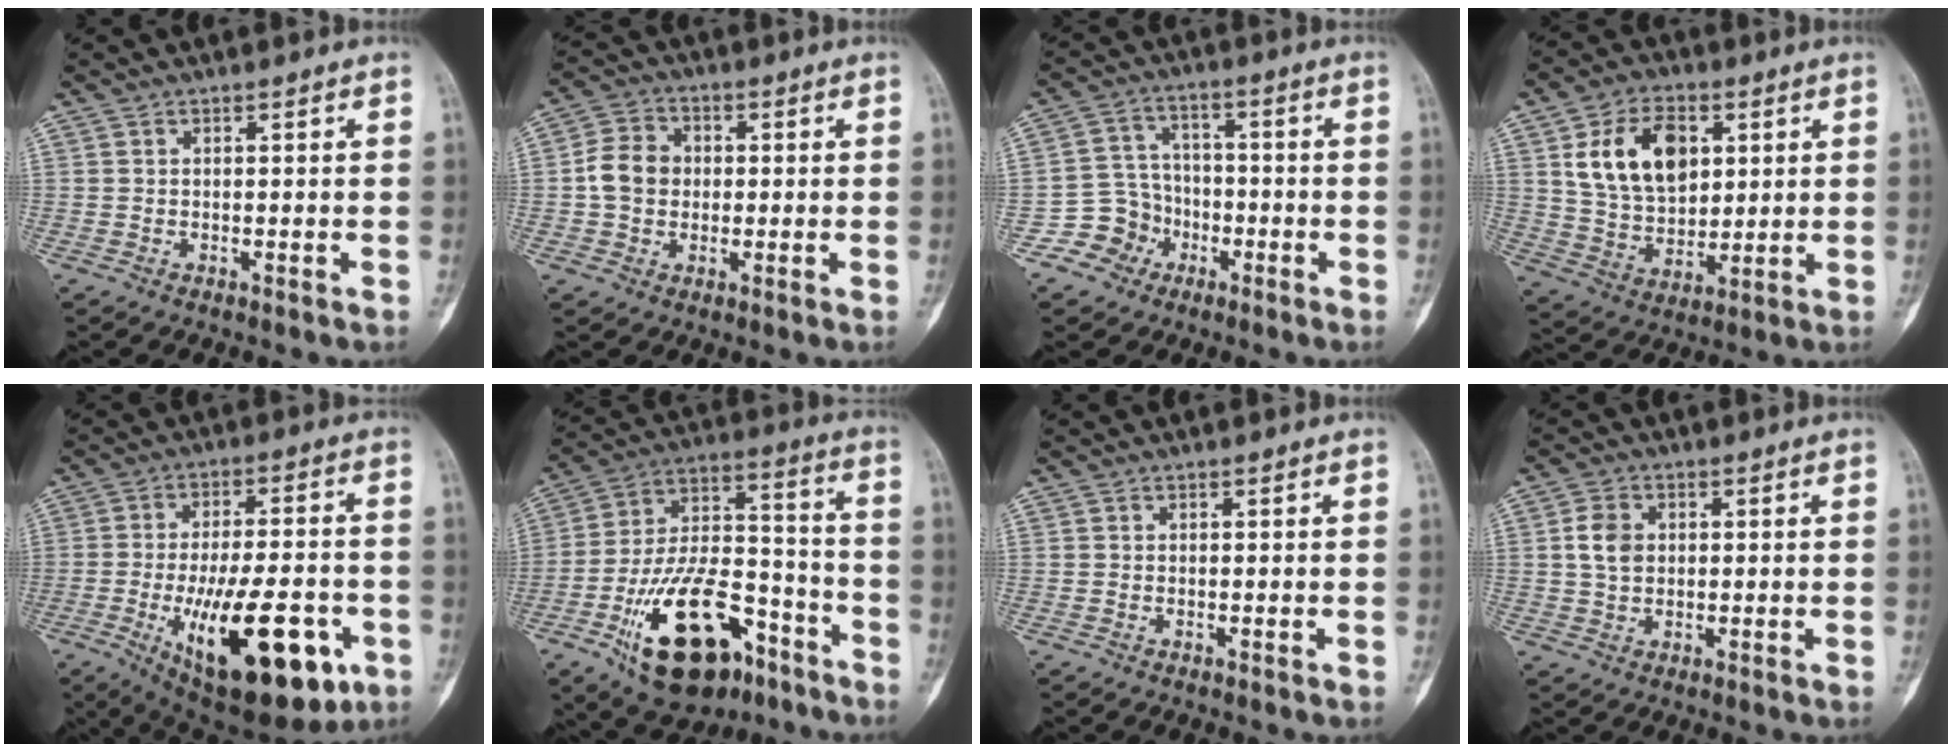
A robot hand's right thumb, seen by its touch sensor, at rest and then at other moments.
{"total": 7.2, "force": [-0.1, 6.1, 3.8], "torque": [-0.056, 0.016, -0.011]}
{"total": 7.8, "force": [-3.8, 6.8, 0.8], "torque": [0.027, 0.040, -0.070]}
{"total": 14.6, "force": [4.5, 9.7, 9.9], "torque": [-0.143, -0.013, 0.088]}
{"total": 23.3, "force": [-8.1, 9.3, 19.7], "torque": [-0.286, 0.007, -0.105]}
{"total": 23.9, "force": [-12.5, 12.0, 16.5], "torque": [-0.282, 0.079, -0.202]}
{"total": 0.0}
{"total": 4.8, "force": [0.7, 3.7, 3.0], "torque": [-0.051, 0.001, 0.011]}